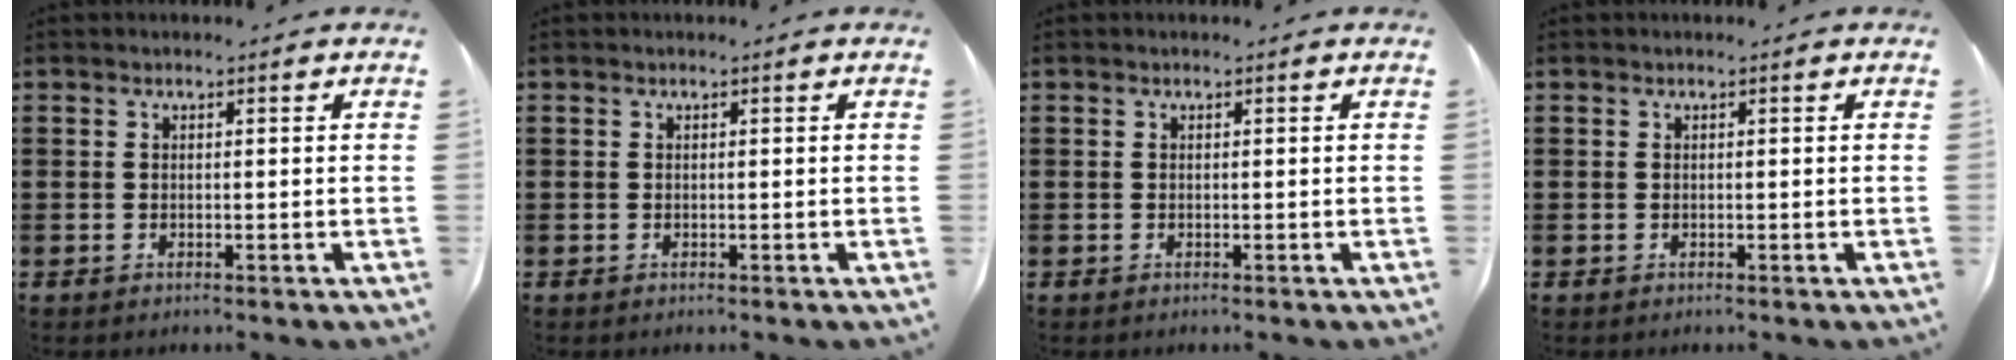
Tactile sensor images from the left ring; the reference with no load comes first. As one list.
[{"total": 0.0}, {"total": 0.0}, {"total": 0.0}]